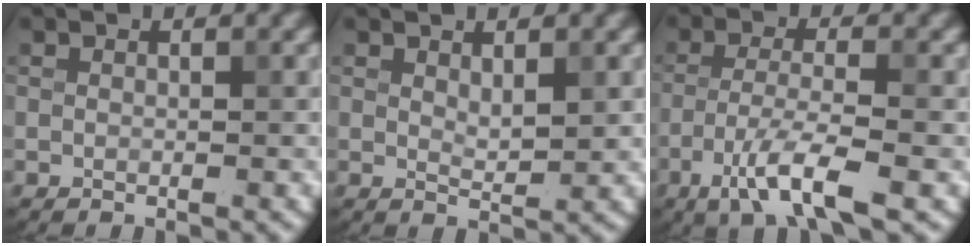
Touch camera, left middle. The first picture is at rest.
{"total": 1.6, "force": [0.7, 0.6, 1.3], "torque": [-0.024, -0.004, 0.015]}
{"total": 5.5, "force": [-3.0, 1.1, 4.5], "torque": [-0.087, -0.001, -0.063]}